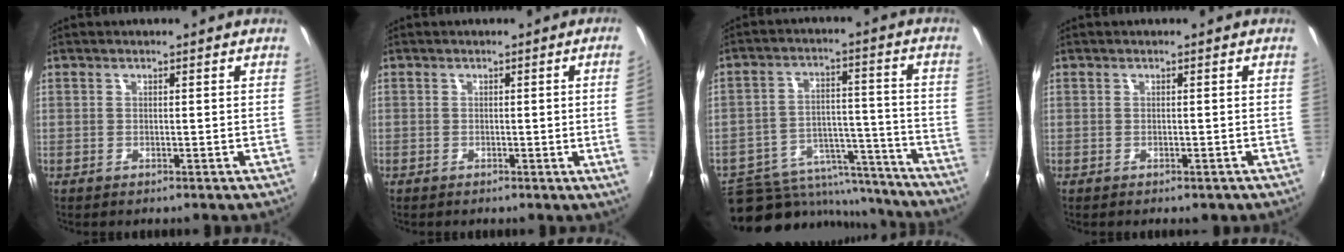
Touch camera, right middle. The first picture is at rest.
{"total": 3.9, "force": [0.2, -2.0, 3.3], "torque": [-0.052, -0.010, 0.008]}
{"total": 17.3, "force": [-14.5, 8.3, 4.6], "torque": [-0.091, 0.041, -0.188]}
{"total": 1.7, "force": [-1.1, 1.0, 0.7], "torque": [-0.015, -0.008, -0.013]}